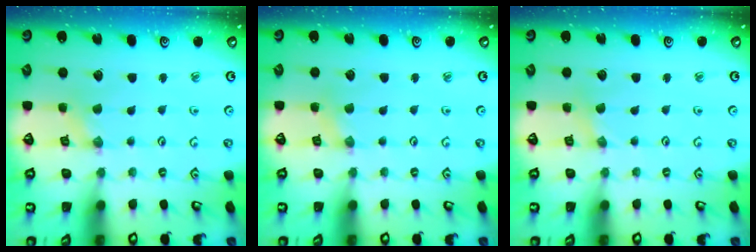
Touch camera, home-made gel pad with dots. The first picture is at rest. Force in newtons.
{"total": 2.3, "press": 2.3, "slide": 0.3}
{"total": 0.0}